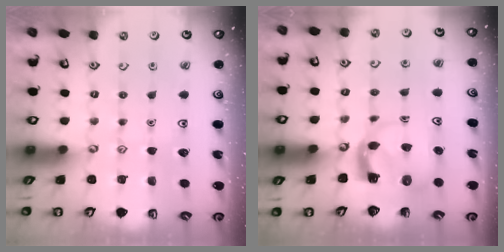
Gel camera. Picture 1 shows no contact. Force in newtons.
{"total": 4.2, "press": 4.2, "slide": 0.3}